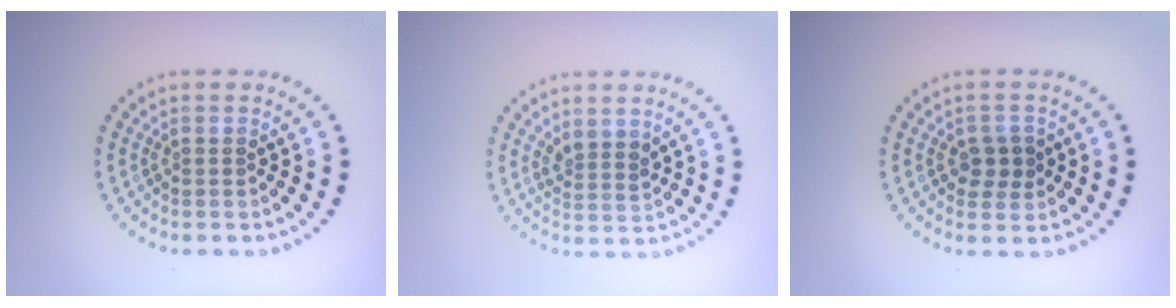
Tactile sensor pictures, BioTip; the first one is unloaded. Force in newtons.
{"total": 2.0, "press": 1.6, "slide": 1.1}
{"total": 2.2, "press": 2.2, "slide": 0.6}